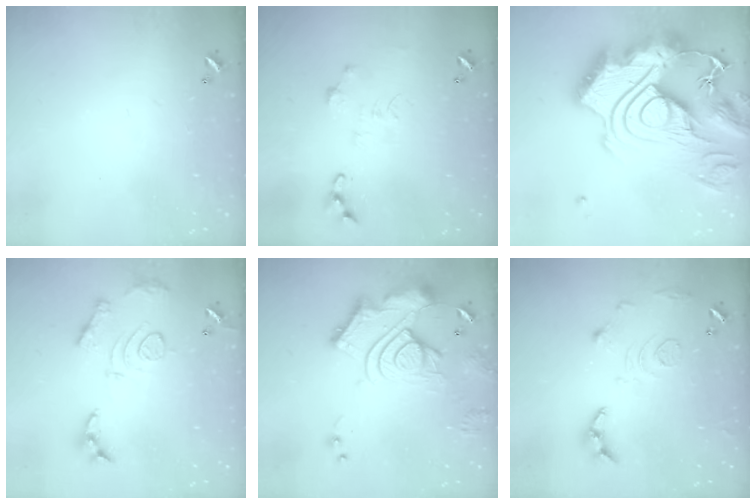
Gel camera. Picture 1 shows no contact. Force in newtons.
{"total": 0.7, "press": 0.7, "slide": 0.1}
{"total": 0.7, "press": 0.7, "slide": 0.0}
{"total": 12.5, "press": 12.5, "slide": 0.9}
{"total": 18.1, "press": 18.0, "slide": 1.9}
{"total": 12.5, "press": 12.4, "slide": 1.1}